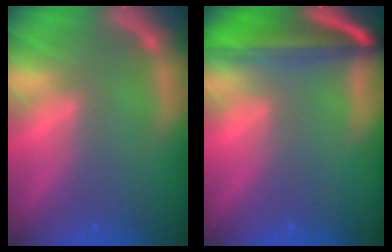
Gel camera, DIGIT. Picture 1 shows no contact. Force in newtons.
{"total": 9.5}